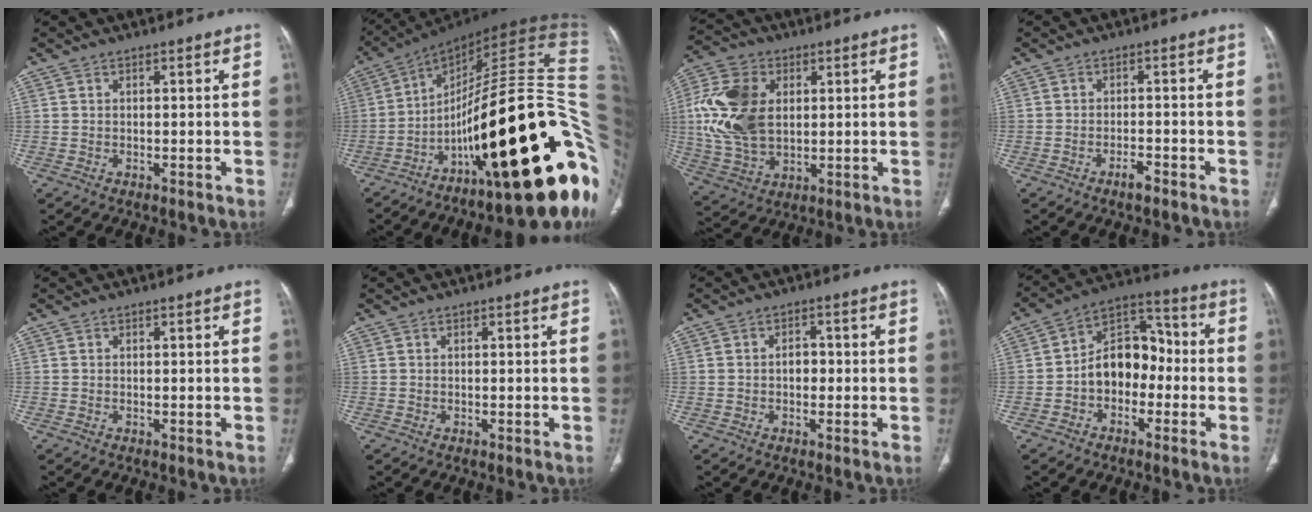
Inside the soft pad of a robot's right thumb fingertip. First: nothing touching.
{"total": 44.1, "force": [-9.0, 12.7, 41.3], "torque": [-0.500, 0.071, -0.135]}
{"total": 15.9, "force": [2.5, 10.6, 11.6], "torque": [-0.227, -0.001, 0.051]}
{"total": 2.3, "force": [-1.8, 0.6, 1.3], "torque": [-0.029, 0.009, -0.032]}
{"total": 0.0}
{"total": 0.0}
{"total": 2.4, "force": [-0.4, 1.8, 1.6], "torque": [-0.010, 0.007, -0.010]}
{"total": 11.6, "force": [-2.1, 8.5, 7.6], "torque": [-0.088, 0.048, -0.051]}